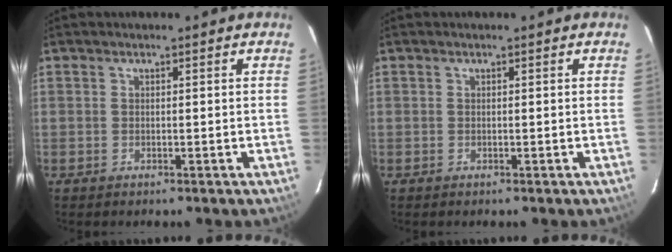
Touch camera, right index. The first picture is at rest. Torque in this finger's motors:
{"motor_torque": [0.07, 0.36, 0.02, 0.00]}